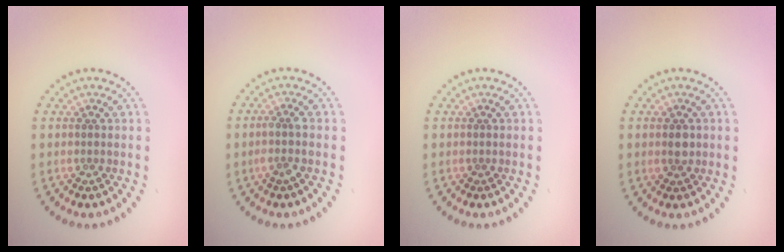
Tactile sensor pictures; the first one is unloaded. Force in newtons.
{"total": 1.7, "press": 1.5, "slide": 0.9}
{"total": 0.0}
{"total": 1.5, "press": 1.5, "slide": 0.3}